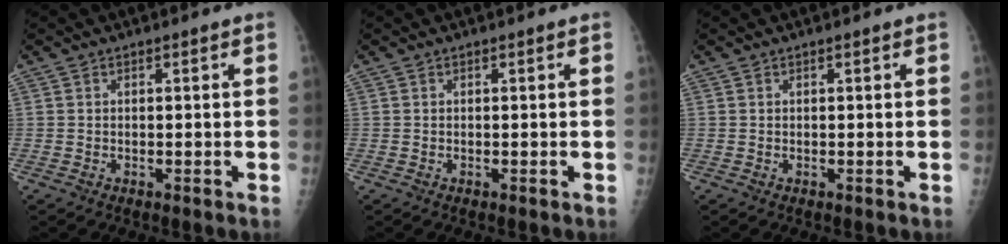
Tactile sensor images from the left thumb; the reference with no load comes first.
{"total": 0.0}
{"total": 0.0}